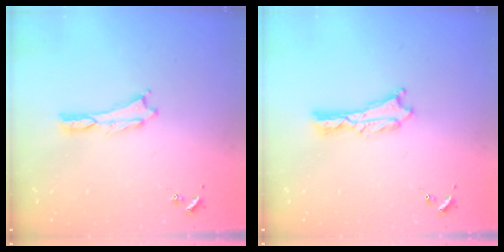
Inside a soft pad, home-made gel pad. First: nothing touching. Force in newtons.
{"total": 1.1, "press": 1.1, "slide": 0.2}